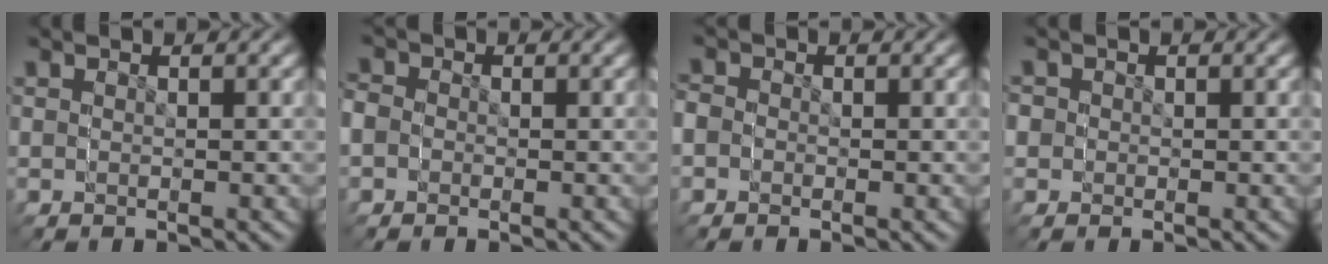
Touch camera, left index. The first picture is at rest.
{"total": 3.1, "force": [-0.5, 3.0, -0.4], "torque": [-0.014, -0.032, -0.001]}
{"total": 2.2, "force": [-0.6, 2.0, -0.6], "torque": [-0.007, -0.029, -0.004]}
{"total": 2.8, "force": [0.4, 2.7, -0.1], "torque": [-0.007, -0.023, 0.011]}